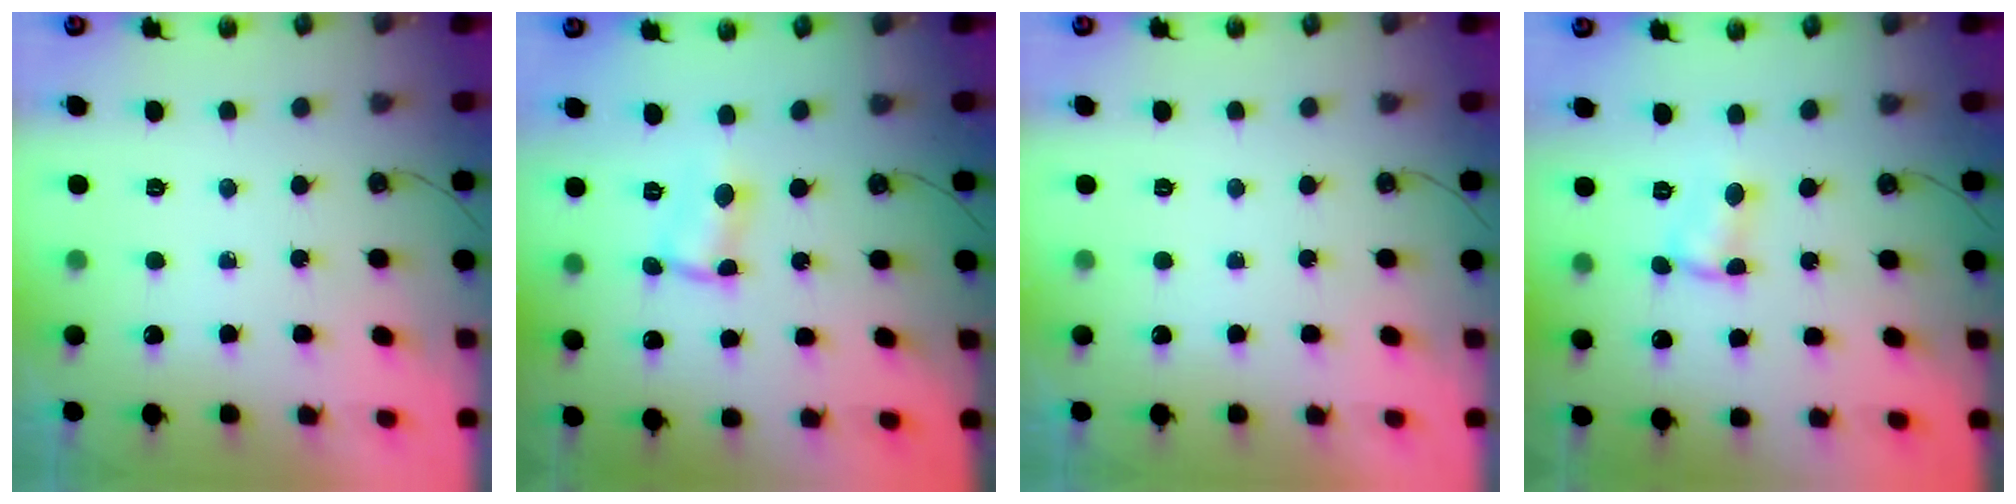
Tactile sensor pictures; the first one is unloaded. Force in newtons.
{"total": 2.9, "press": 1.3, "slide": 2.6}
{"total": 0.0}
{"total": 2.0, "press": 2.0, "slide": 0.0}